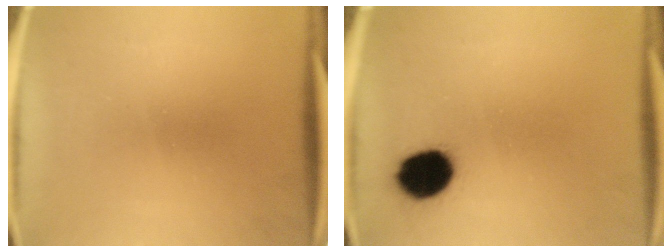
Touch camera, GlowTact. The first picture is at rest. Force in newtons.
{"total": 10.6}